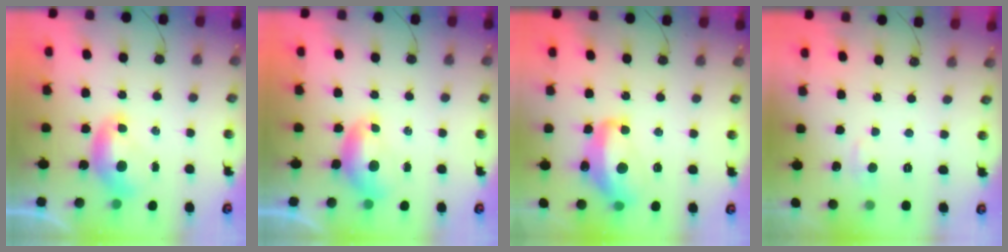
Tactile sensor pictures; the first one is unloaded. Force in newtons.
{"total": 1.0, "press": 0.4, "slide": 0.9}
{"total": 9.2, "press": 9.2, "slide": 0.9}
{"total": 1.7, "press": 1.5, "slide": 0.7}